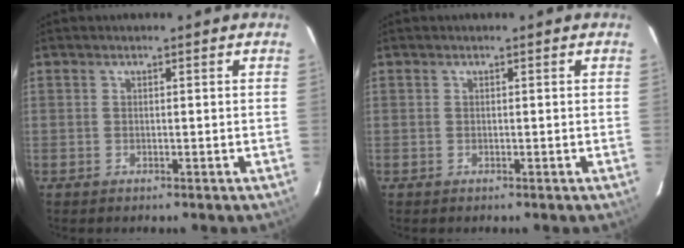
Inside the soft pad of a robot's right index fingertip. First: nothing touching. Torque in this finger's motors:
{"motor_torque": [0.00, 0.00, 0.06, 0.00]}